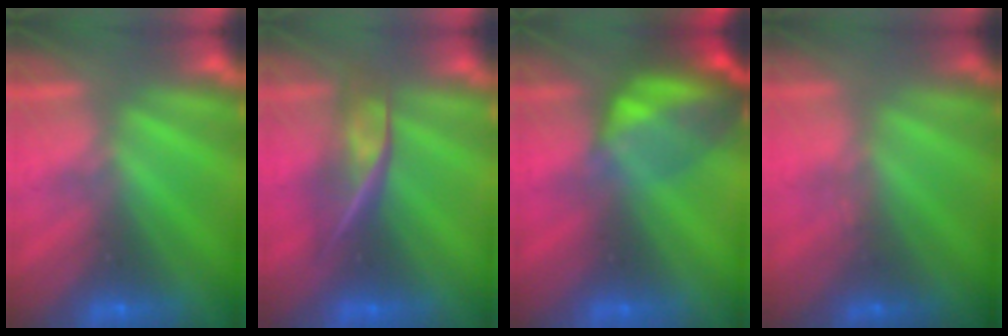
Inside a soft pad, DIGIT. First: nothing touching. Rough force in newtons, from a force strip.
{"total": 2.4}
{"total": 7.8}
{"total": 1.8}